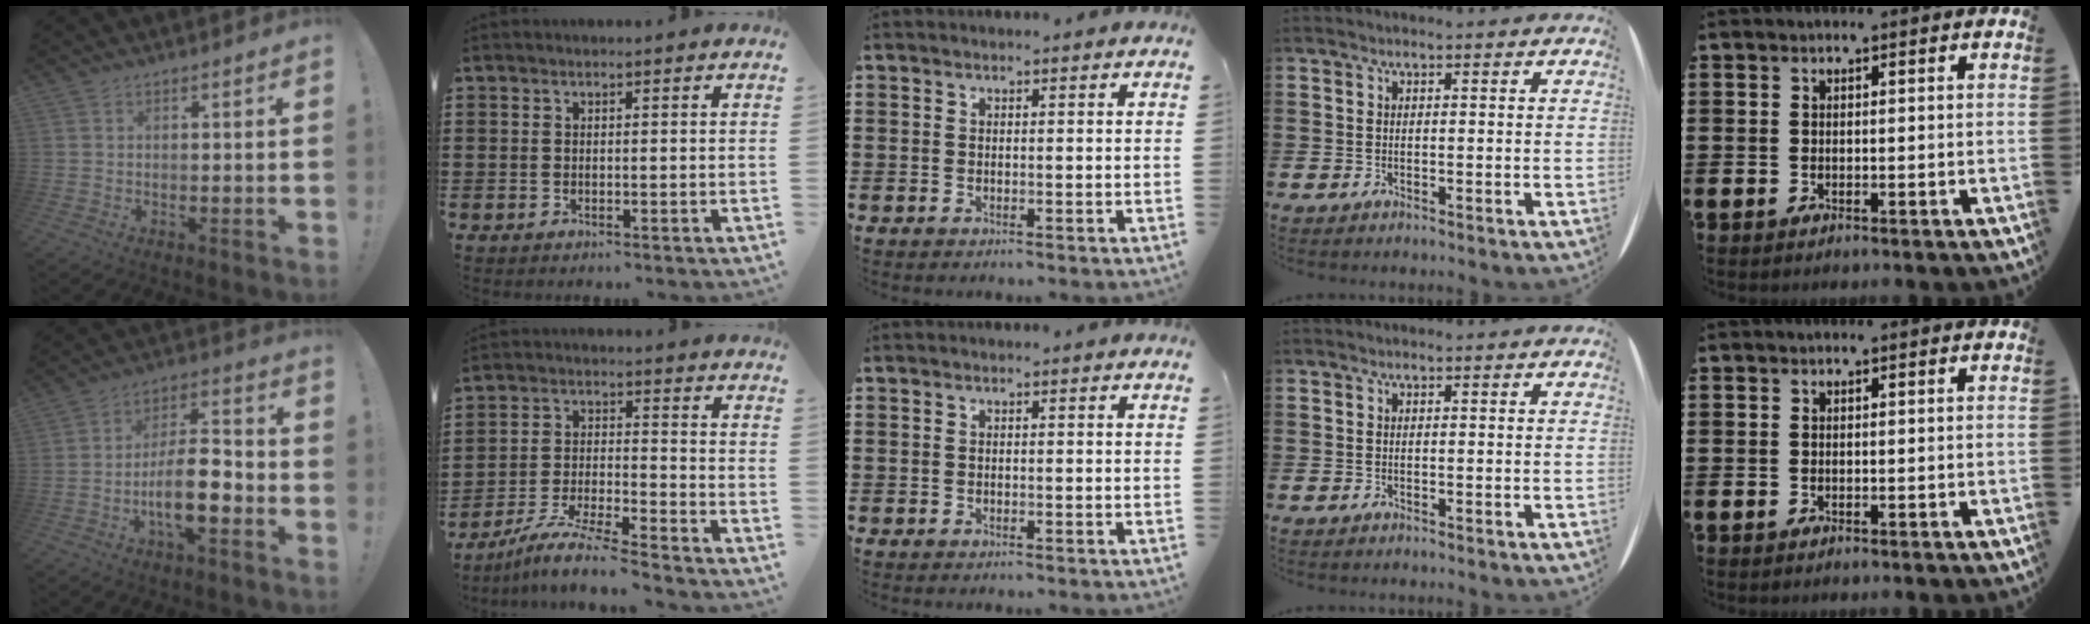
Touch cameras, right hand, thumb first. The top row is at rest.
{"thumb": {"total": 13.8, "force": [-5.1, 5.2, 11.8], "torque": [-0.204, 0.022, -0.083]}, "index": {"total": 7.6, "force": [-6.9, -0.2, 3.0], "torque": [-0.061, -0.003, -0.136]}}